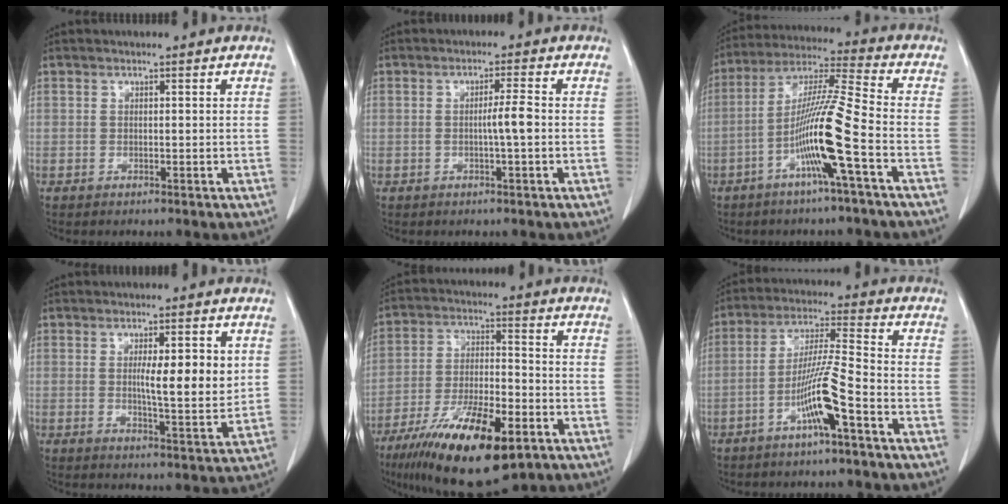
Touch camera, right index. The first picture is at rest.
{"total": 3.2, "force": [-0.4, -0.2, 3.1], "torque": [-0.053, -0.001, -0.007]}
{"total": 12.6, "force": [-4.5, -1.1, 11.7], "torque": [-0.223, 0.004, -0.091]}
{"total": 7.8, "force": [1.6, 1.3, 7.5], "torque": [-0.112, -0.011, 0.024]}
{"total": 18.1, "force": [-10.3, 4.8, 14.1], "torque": [-0.249, -0.026, -0.172]}
{"total": 9.1, "force": [-4.1, -0.4, 8.1], "torque": [-0.159, 0.005, -0.079]}